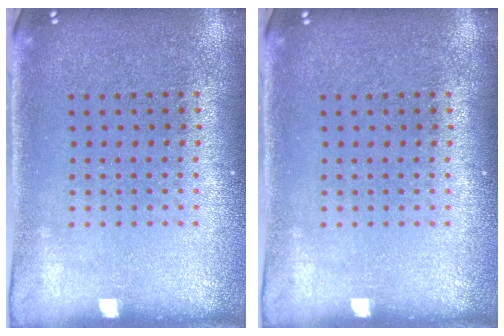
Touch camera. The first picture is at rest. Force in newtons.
{"total": 0.0}